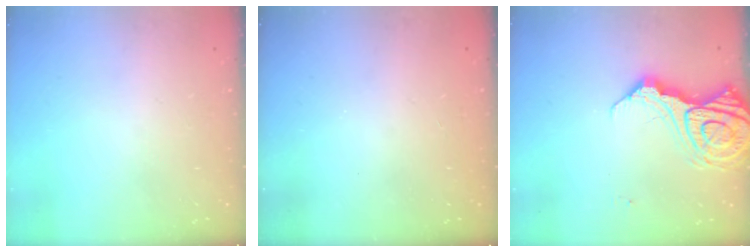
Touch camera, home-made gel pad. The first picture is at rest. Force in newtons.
{"total": 0.0}
{"total": 16.9, "press": 16.7, "slide": 2.3}